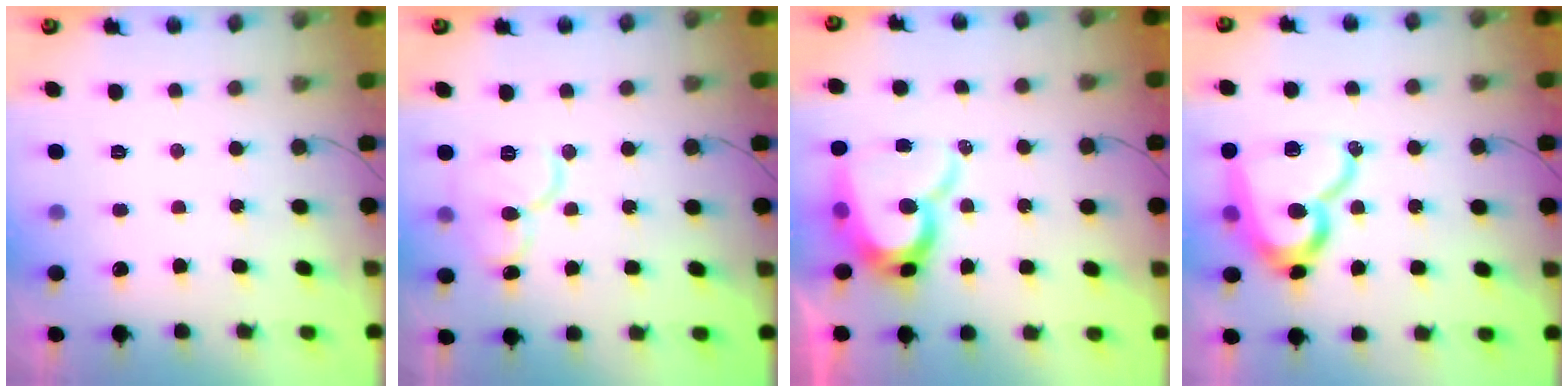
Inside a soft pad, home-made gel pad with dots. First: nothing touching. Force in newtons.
{"total": 10.3, "press": 10.2, "slide": 1.2}
{"total": 13.9, "press": 13.9, "slide": 1.3}
{"total": 17.8, "press": 17.7, "slide": 1.7}